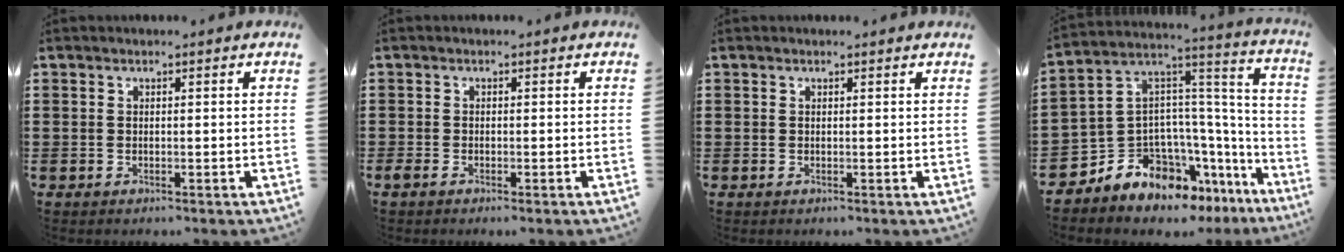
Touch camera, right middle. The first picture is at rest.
{"total": 0.7, "force": [-0.5, 0.1, 0.4], "torque": [-0.019, -0.009, -0.010]}
{"total": 0.0}
{"total": 7.8, "force": [-6.6, 4.0, 1.3], "torque": [-0.054, -0.014, -0.133]}